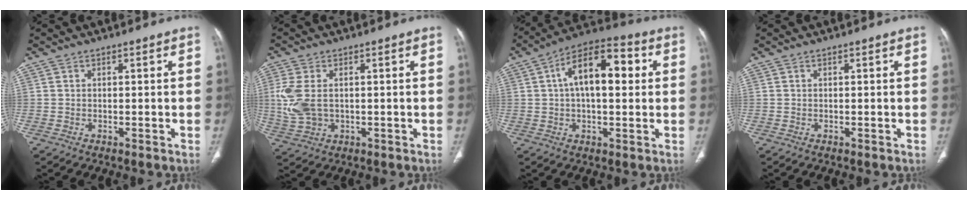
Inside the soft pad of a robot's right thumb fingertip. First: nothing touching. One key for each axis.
{"total": 8.3, "fx": 0.6, "fy": 5.4, "fz": 6.3, "tx": -0.158, "ty": -0.001, "tz": 0.022}
{"total": 14.6, "fx": 2.8, "fy": 7.2, "fz": 12.4, "tx": -0.188, "ty": 0.029, "tz": 0.039}
{"total": 0.0}